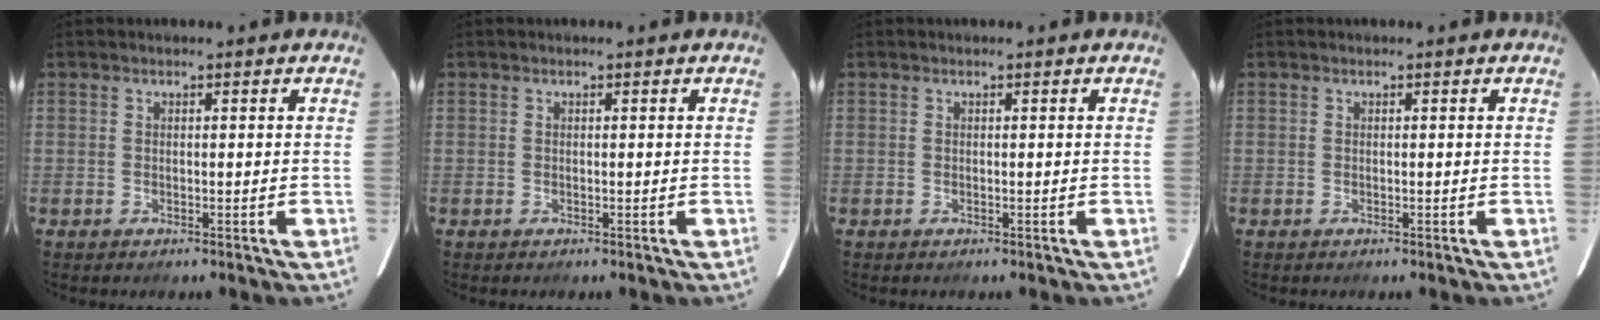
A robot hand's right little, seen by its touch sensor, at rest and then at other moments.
{"total": 0.0}
{"total": 0.0}
{"total": 0.0}